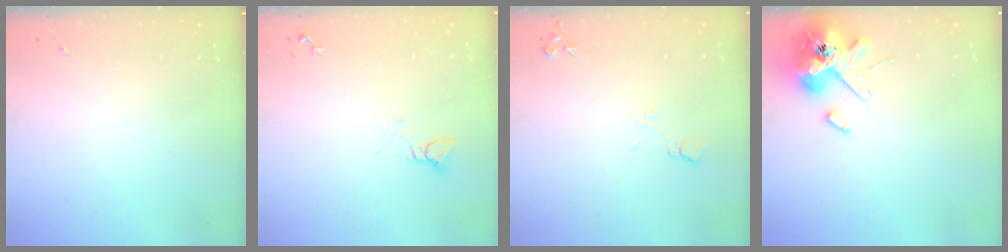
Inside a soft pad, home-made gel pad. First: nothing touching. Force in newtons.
{"total": 2.8, "press": 2.8, "slide": 0.1}
{"total": 7.6, "press": 7.6, "slide": 0.8}
{"total": 14.9, "press": 14.7, "slide": 2.3}